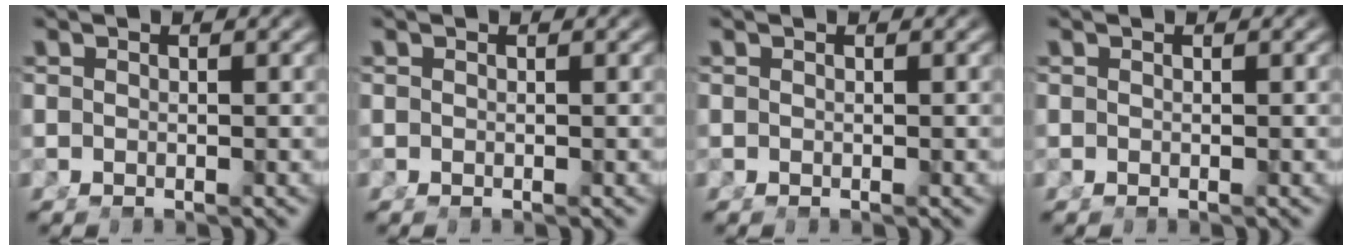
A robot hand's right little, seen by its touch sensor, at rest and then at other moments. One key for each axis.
{"total": 0.0}
{"total": 0.0}
{"total": 0.0}